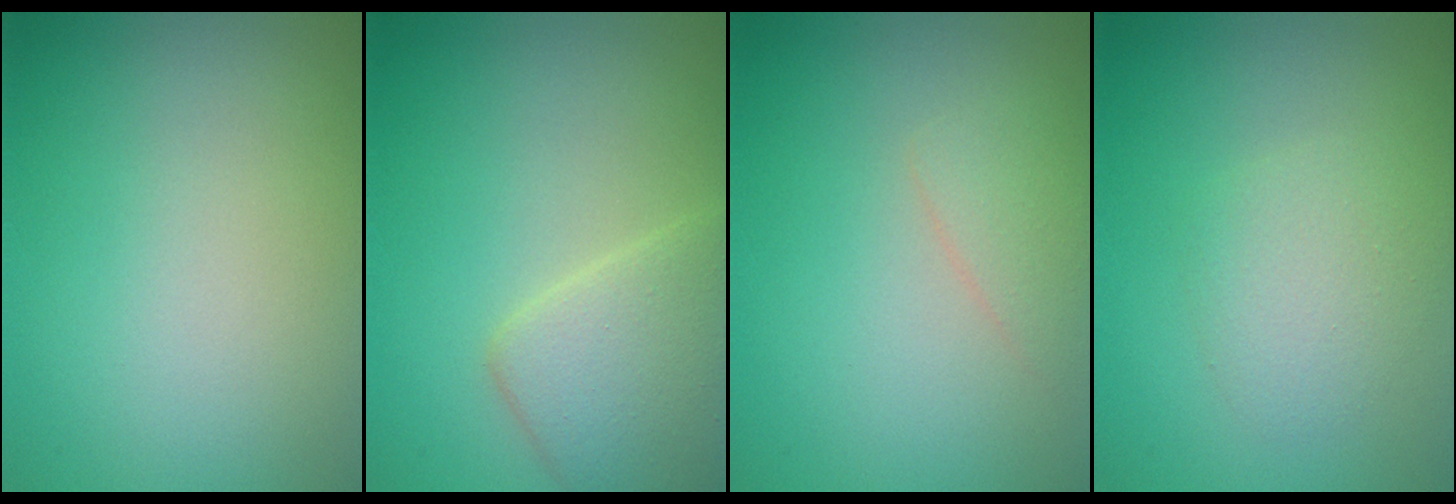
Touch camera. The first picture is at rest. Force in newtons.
{"total": 4.2, "press": 4.2, "slide": 0.3}
{"total": 1.4, "press": 1.4, "slide": 0.0}
{"total": 2.3, "press": 2.3, "slide": 0.1}